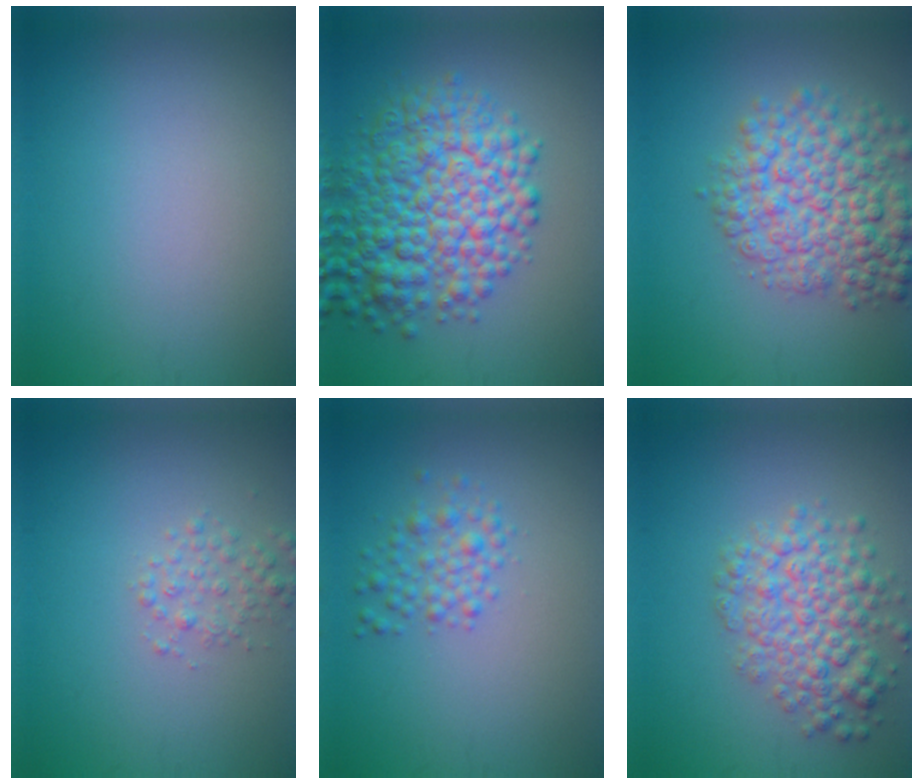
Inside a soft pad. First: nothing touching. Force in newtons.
{"total": 9.8, "press": 9.8, "slide": 0.1}
{"total": 8.0, "press": 8.0, "slide": 0.3}
{"total": 1.8, "press": 1.8, "slide": 0.1}
{"total": 2.3, "press": 2.3, "slide": 0.0}
{"total": 5.4, "press": 5.4, "slide": 0.2}